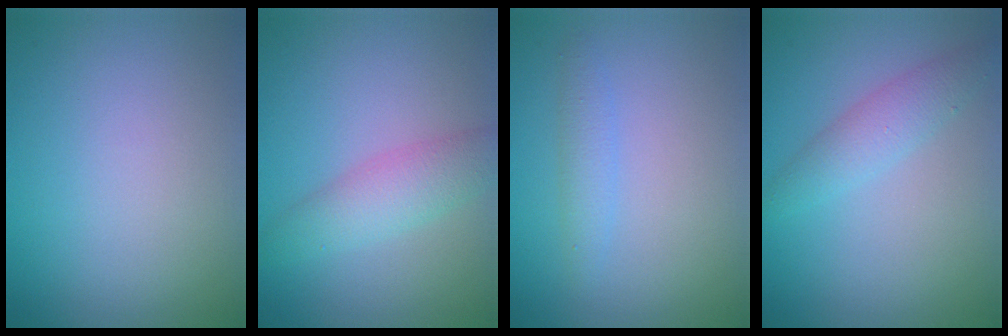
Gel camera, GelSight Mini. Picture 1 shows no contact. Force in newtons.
{"total": 3.5, "press": 3.5, "slide": 0.1}
{"total": 1.5, "press": 1.4, "slide": 0.1}
{"total": 2.4, "press": 2.4, "slide": 0.1}